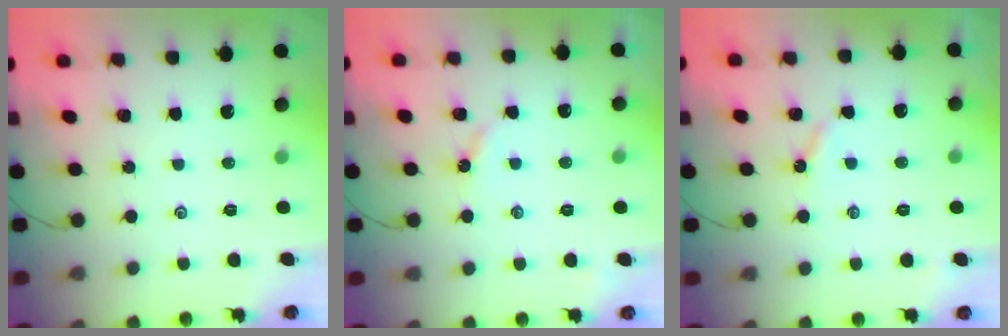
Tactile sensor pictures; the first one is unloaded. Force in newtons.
{"total": 2.7, "press": 2.7, "slide": 0.4}
{"total": 3.0, "press": 3.0, "slide": 0.4}